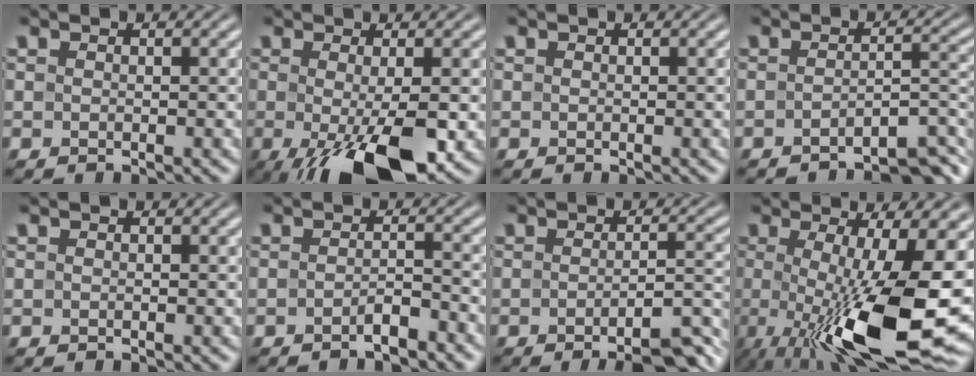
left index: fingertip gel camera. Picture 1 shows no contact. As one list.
[{"total": 8.8, "force": [-3.0, 2.3, 7.9], "torque": [-0.136, -0.015, -0.039]}, {"total": 0.0}, {"total": 5.2, "force": [-4.4, 0.9, 2.6], "torque": [-0.029, 0.009, -0.062]}, {"total": 0.0}, {"total": 1.9, "force": [-1.5, 0.4, 1.1], "torque": [-0.017, 0.006, -0.028]}, {"total": 5.9, "force": [-3.5, 1.3, 4.6], "torque": [-0.058, 0.003, -0.051]}, {"total": 14.1, "force": [-2.3, 4.0, 13.4], "torque": [-0.213, -0.026, -0.030]}]